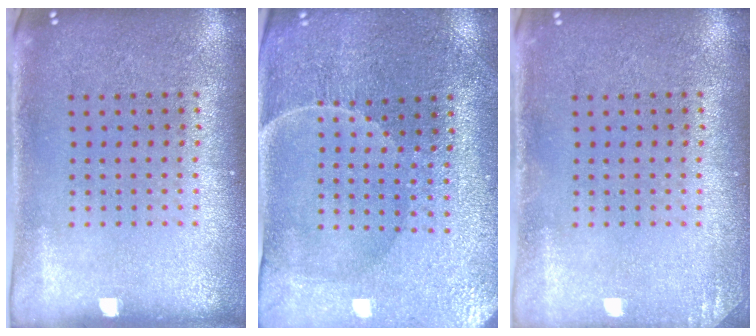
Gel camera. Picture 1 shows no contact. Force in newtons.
{"total": 1.3, "press": 1.2, "slide": 0.3}
{"total": 1.1, "press": 1.1, "slide": 0.1}